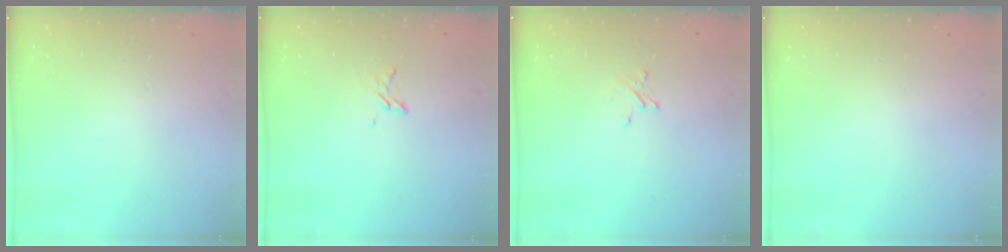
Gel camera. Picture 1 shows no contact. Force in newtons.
{"total": 3.1, "press": 3.1, "slide": 0.2}
{"total": 2.9, "press": 2.9, "slide": 0.2}
{"total": 0.0}